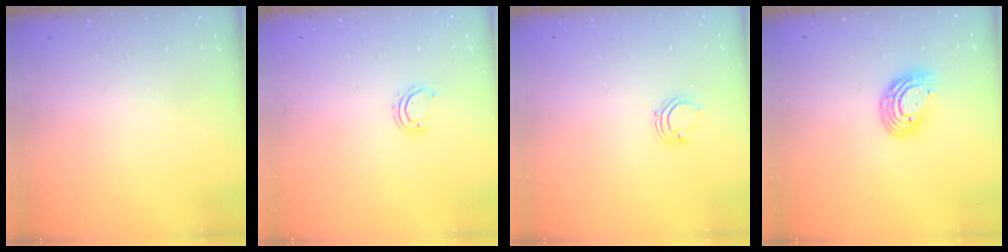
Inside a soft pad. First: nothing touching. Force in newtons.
{"total": 2.9, "press": 2.9, "slide": 0.3}
{"total": 3.4, "press": 3.3, "slide": 0.8}
{"total": 9.4, "press": 9.4, "slide": 0.8}